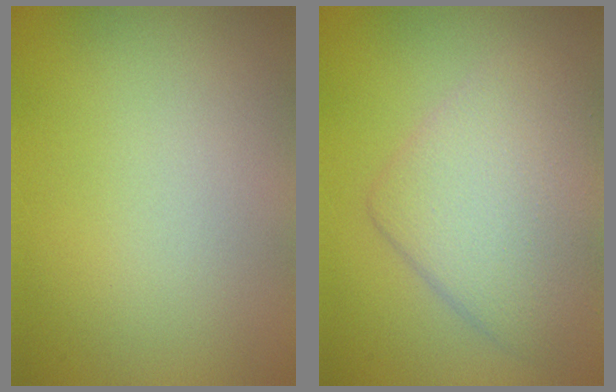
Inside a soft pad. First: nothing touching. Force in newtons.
{"total": 6.2, "press": 6.1, "slide": 0.5}